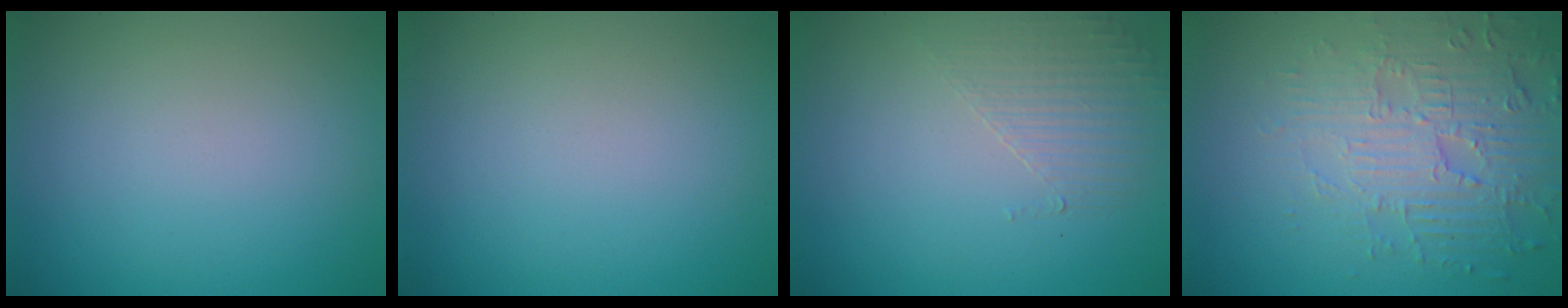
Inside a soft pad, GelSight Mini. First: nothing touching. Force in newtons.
{"total": 0.0}
{"total": 1.6, "press": 0.7, "slide": 1.4}
{"total": 4.1, "press": 4.1, "slide": 0.5}